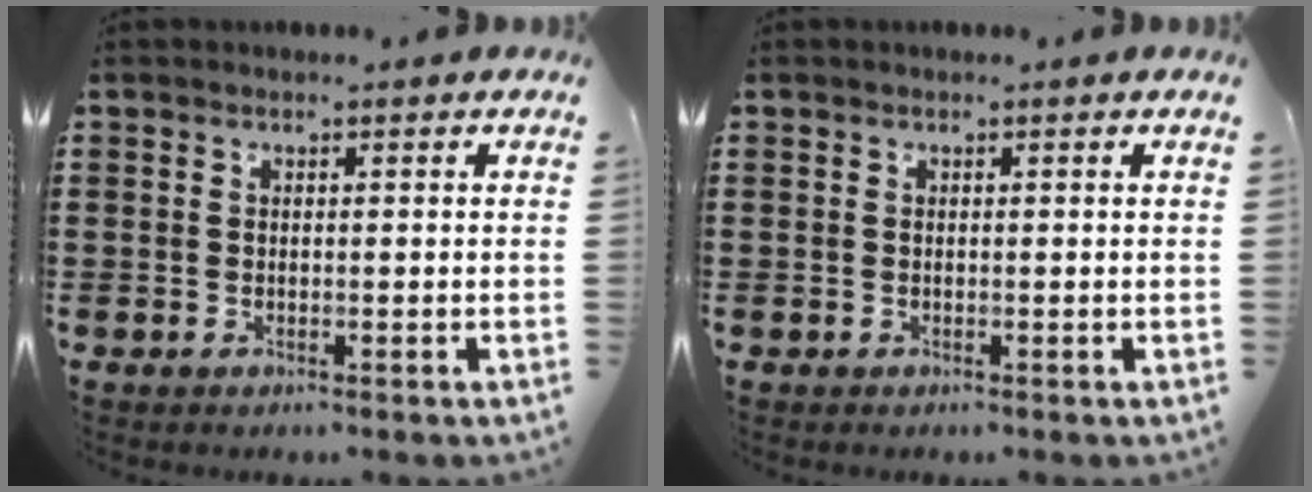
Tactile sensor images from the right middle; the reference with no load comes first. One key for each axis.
{"total": 0.0}